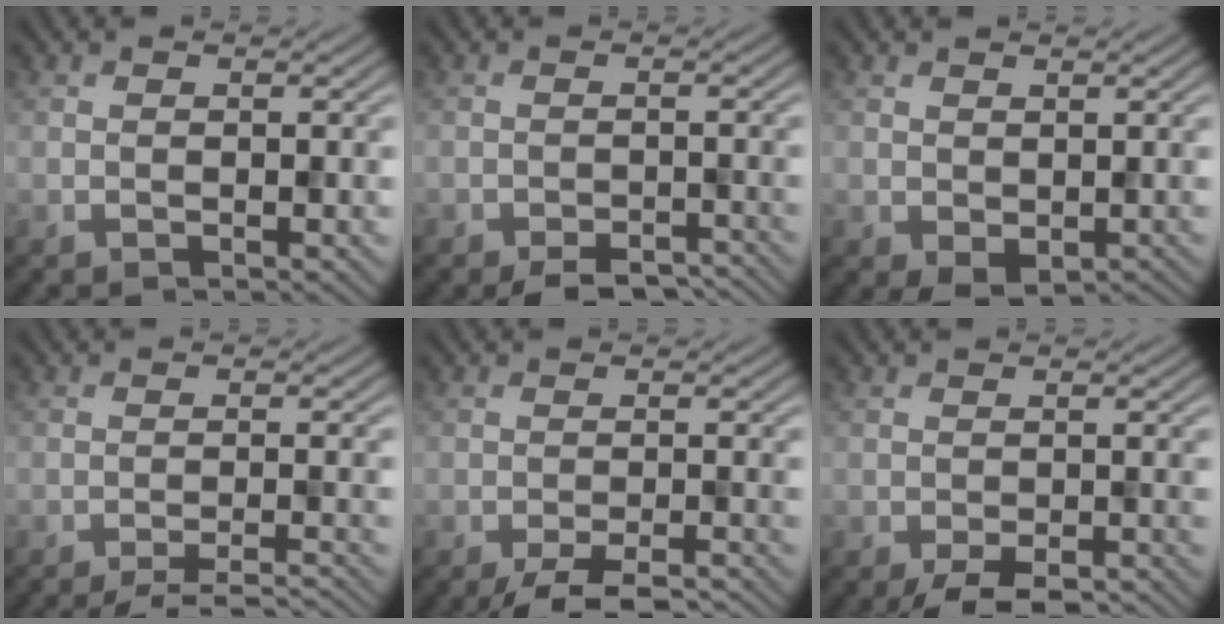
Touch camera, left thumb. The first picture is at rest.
{"total": 4.4, "force": [-3.7, 1.3, 2.1], "torque": [-0.030, -0.005, -0.056]}
{"total": 1.9, "force": [-0.4, 1.3, 1.3], "torque": [-0.030, -0.009, -0.003]}
{"total": 5.2, "force": [-4.5, 0.5, 2.6], "torque": [-0.044, 0.004, -0.075]}
{"total": 4.6, "force": [-3.7, 0.7, 2.7], "torque": [-0.043, 0.001, -0.063]}
{"total": 4.6, "force": [-3.4, 1.3, 2.8], "torque": [-0.041, -0.004, -0.055]}